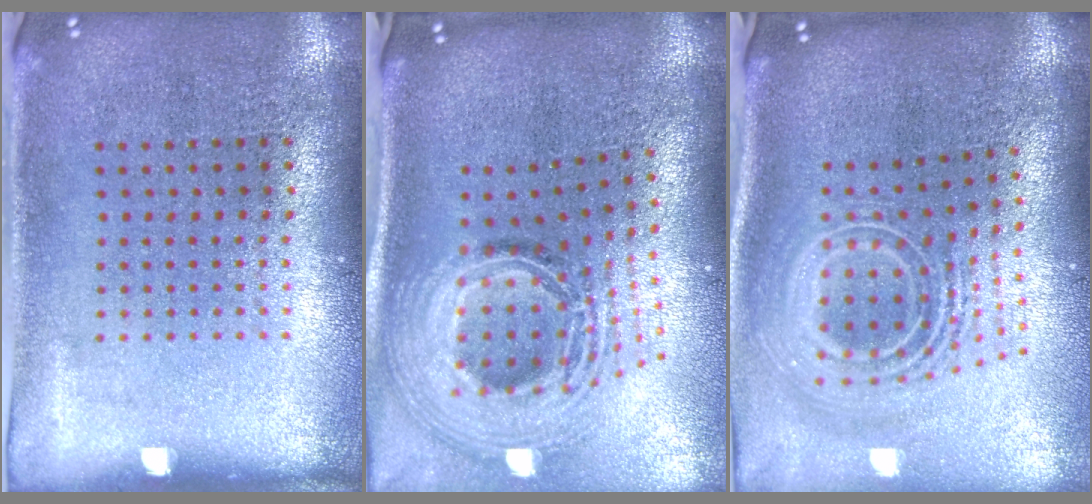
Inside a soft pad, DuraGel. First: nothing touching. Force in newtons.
{"total": 3.0, "press": 2.1, "slide": 2.1}
{"total": 2.8, "press": 1.9, "slide": 2.0}